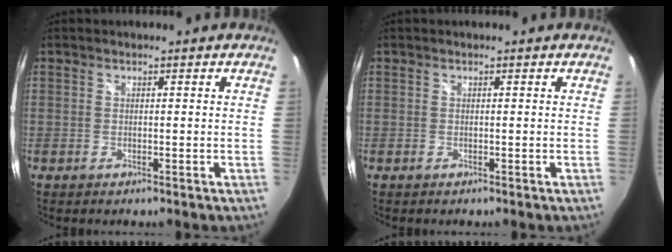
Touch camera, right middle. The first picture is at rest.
{"total": 0.0}